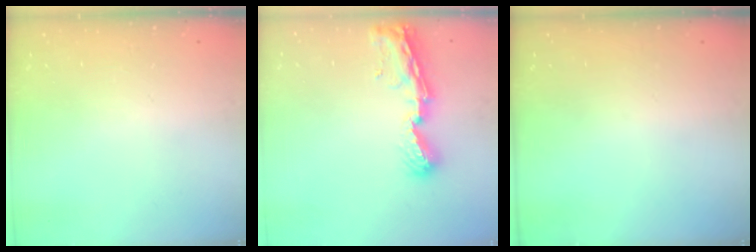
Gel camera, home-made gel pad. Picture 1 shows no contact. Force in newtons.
{"total": 9.3, "press": 9.3, "slide": 1.0}
{"total": 0.0}